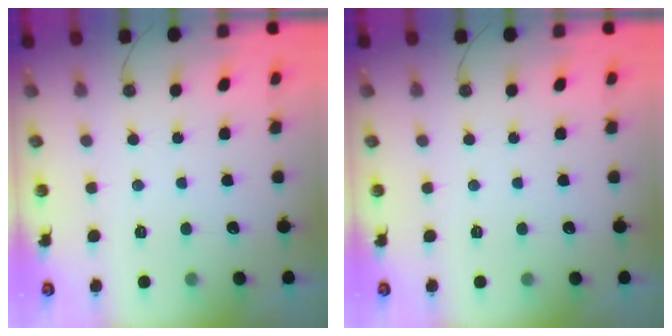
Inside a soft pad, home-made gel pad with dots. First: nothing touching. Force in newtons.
{"total": 0.0}